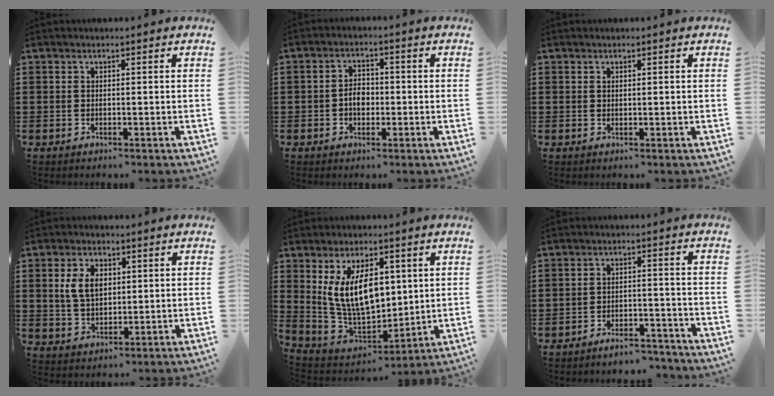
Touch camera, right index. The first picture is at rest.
{"total": 3.2, "force": [-0.6, 2.2, 2.3], "torque": [-0.045, 0.005, -0.013]}
{"total": 0.0}
{"total": 5.5, "force": [1.3, 3.5, 4.0], "torque": [-0.096, 0.011, 0.019]}
{"total": 12.1, "force": [2.9, 6.5, 9.8], "torque": [-0.205, 0.002, 0.051]}
{"total": 4.1, "force": [-4.0, 0.3, 0.5], "torque": [-0.010, 0.007, -0.082]}